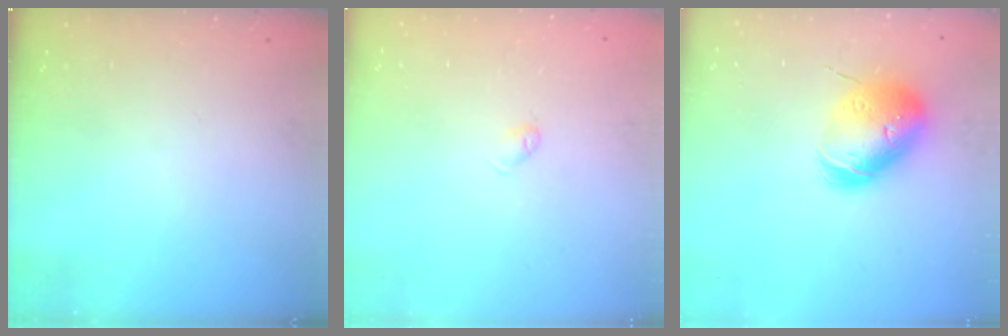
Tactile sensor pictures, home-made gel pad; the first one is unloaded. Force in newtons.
{"total": 3.0, "press": 2.9, "slide": 0.6}
{"total": 15.1, "press": 14.9, "slide": 2.3}